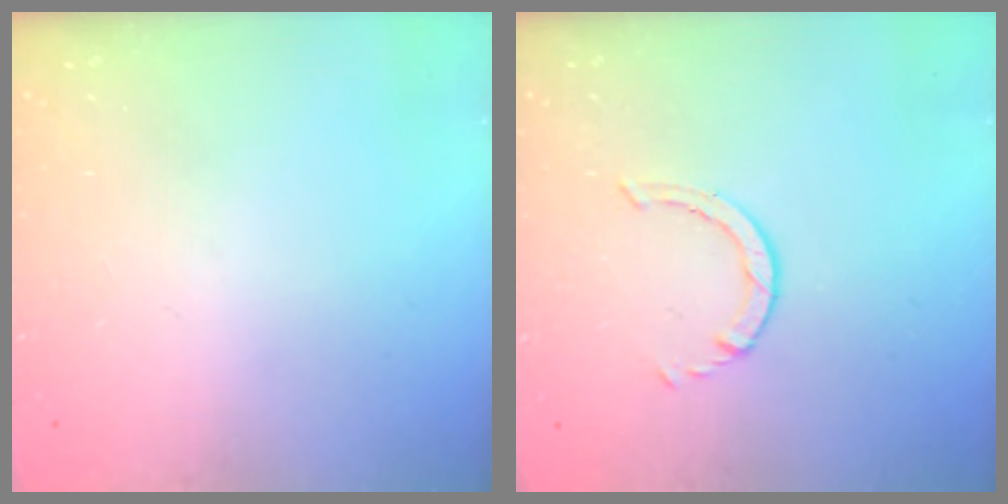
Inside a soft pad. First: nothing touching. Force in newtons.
{"total": 0.8, "press": 0.7, "slide": 0.1}